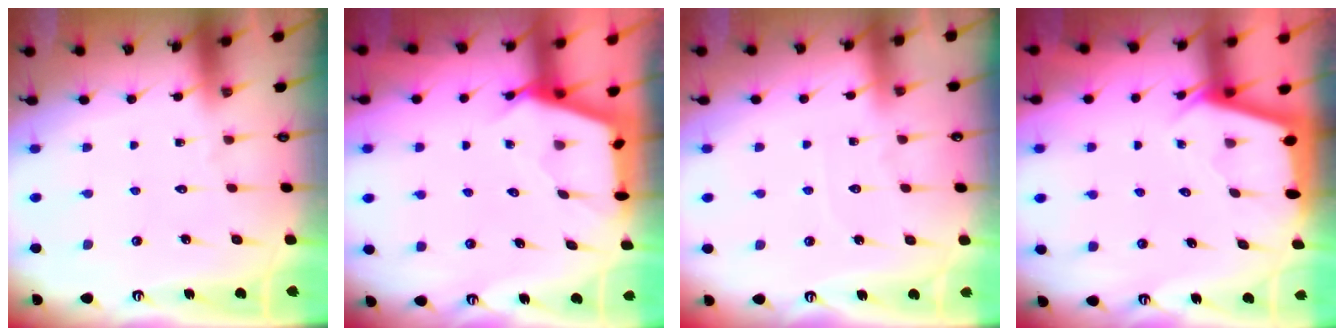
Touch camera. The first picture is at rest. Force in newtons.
{"total": 2.7, "press": 2.7, "slide": 0.3}
{"total": 2.4, "press": 2.4, "slide": 0.4}
{"total": 2.3, "press": 2.3, "slide": 0.2}